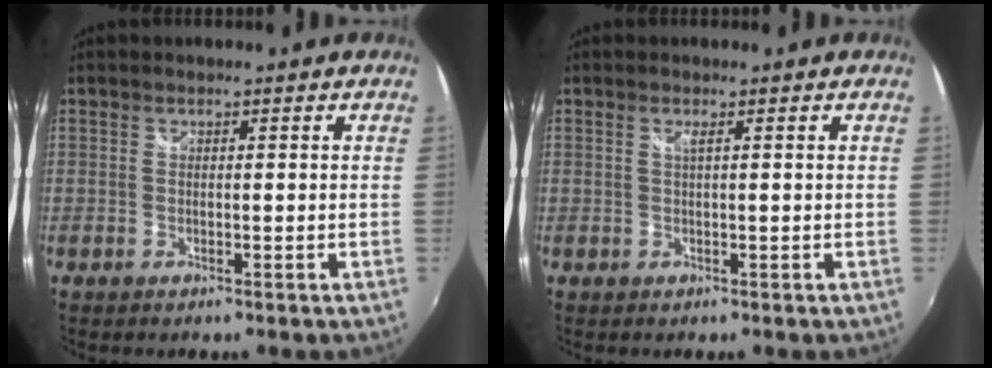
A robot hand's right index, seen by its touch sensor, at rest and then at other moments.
{"total": 0.9, "force": [0.2, -0.3, 0.8], "torque": [-0.015, 0.000, 0.003]}